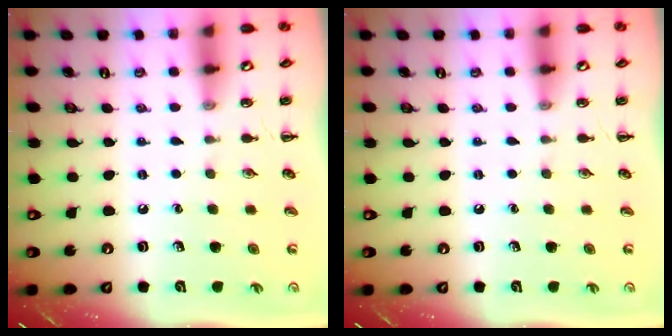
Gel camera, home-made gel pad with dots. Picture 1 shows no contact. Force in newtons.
{"total": 0.0}